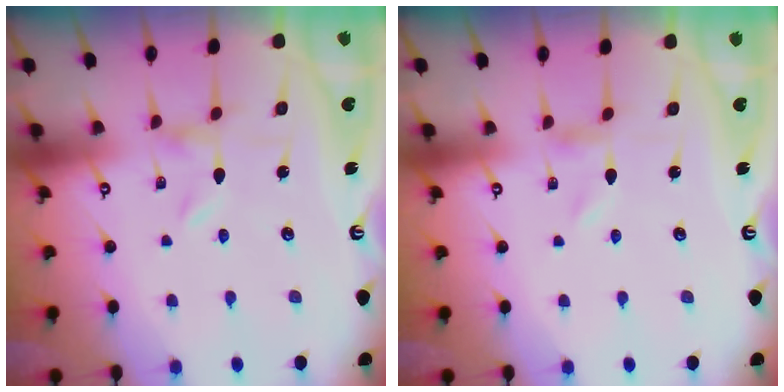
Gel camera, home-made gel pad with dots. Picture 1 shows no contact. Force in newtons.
{"total": 0.0}